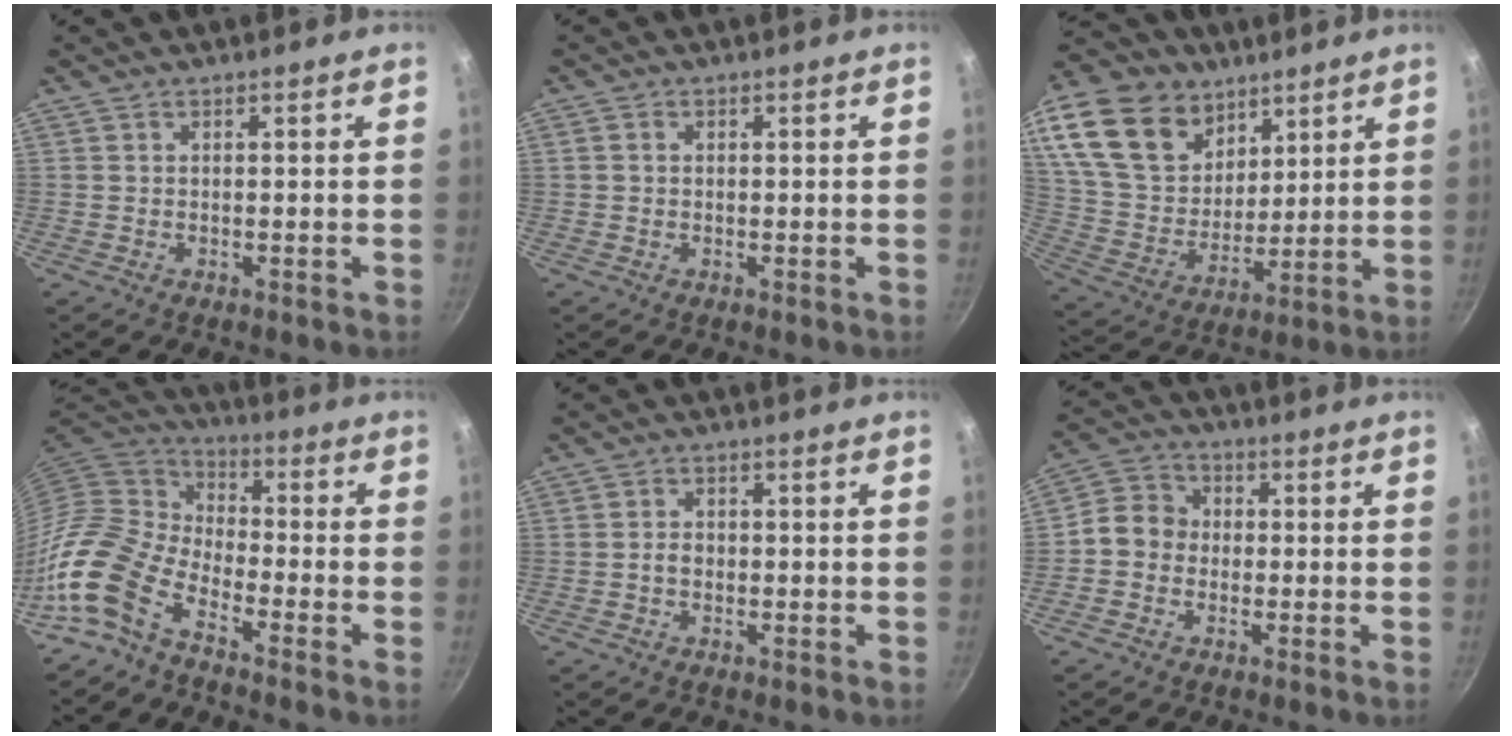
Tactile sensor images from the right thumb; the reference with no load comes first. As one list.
[{"total": 0.8, "force": [0.1, 0.7, 0.4], "torque": [-0.008, 0.004, -0.001]}, {"total": 24.2, "force": [12.7, 16.5, 12.3], "torque": [-0.224, -0.047, 0.240]}, {"total": 12.2, "force": [-8.2, 6.0, 6.8], "torque": [-0.118, 0.070, -0.191]}, {"total": 1.8, "force": [-0.5, 1.3, 1.1], "torque": [-0.014, 0.011, -0.009]}, {"total": 6.4, "force": [-0.9, 5.6, 3.0], "torque": [-0.028, 0.017, -0.040]}]